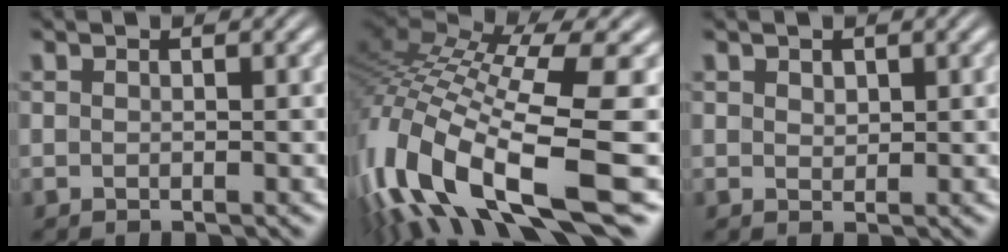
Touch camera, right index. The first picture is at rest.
{"total": 12.3, "force": [-1.8, 6.7, 10.1], "torque": [-0.223, -0.024, -0.016]}
{"total": 1.2, "force": [0.8, 0.8, 0.4], "torque": [-0.009, -0.002, 0.020]}